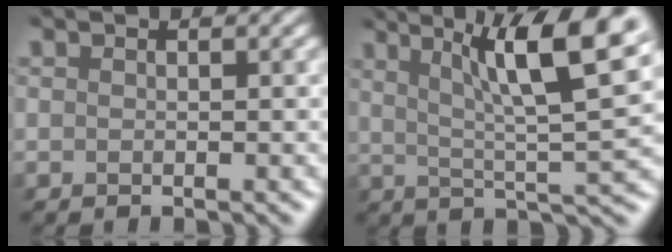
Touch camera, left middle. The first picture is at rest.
{"total": 11.1, "force": [4.7, 2.4, 9.8], "torque": [-0.146, 0.014, 0.077]}